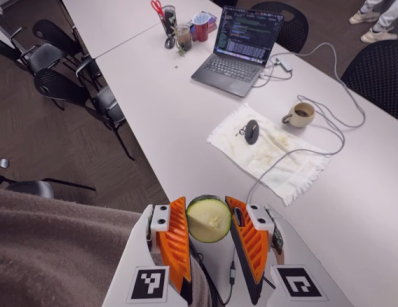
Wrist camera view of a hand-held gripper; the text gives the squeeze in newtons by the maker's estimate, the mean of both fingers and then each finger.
{"total": 9.2, "left": 8.8, "right": 9.7}